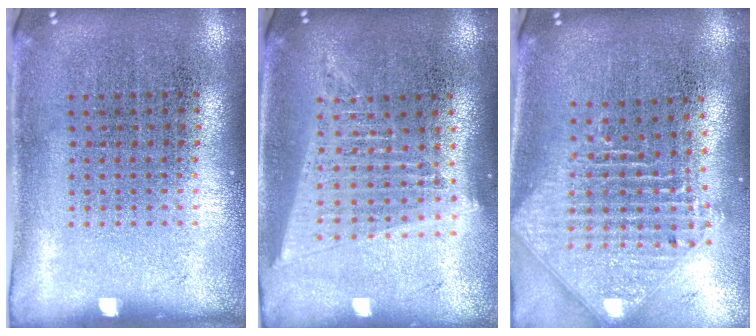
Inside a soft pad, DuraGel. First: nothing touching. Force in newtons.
{"total": 1.8, "press": 1.6, "slide": 0.9}
{"total": 2.5, "press": 1.9, "slide": 1.7}